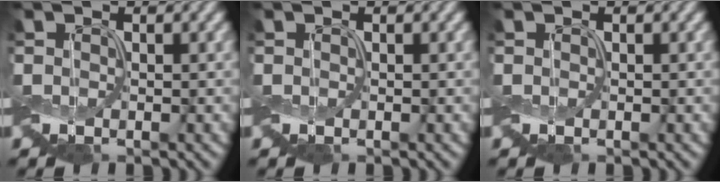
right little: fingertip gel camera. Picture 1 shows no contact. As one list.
[{"total": 0.0}, {"total": 0.0}]